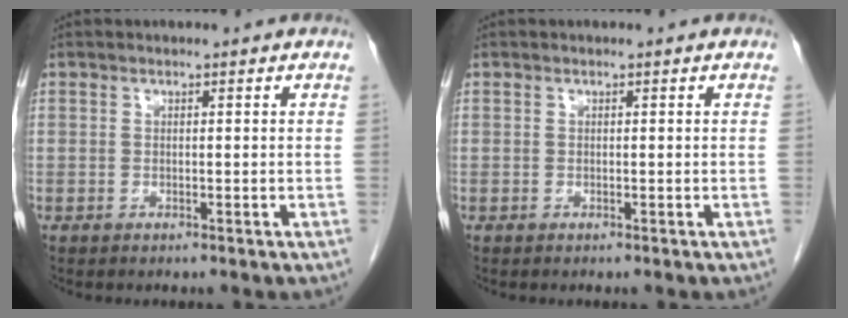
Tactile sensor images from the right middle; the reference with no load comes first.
{"total": 0.0}